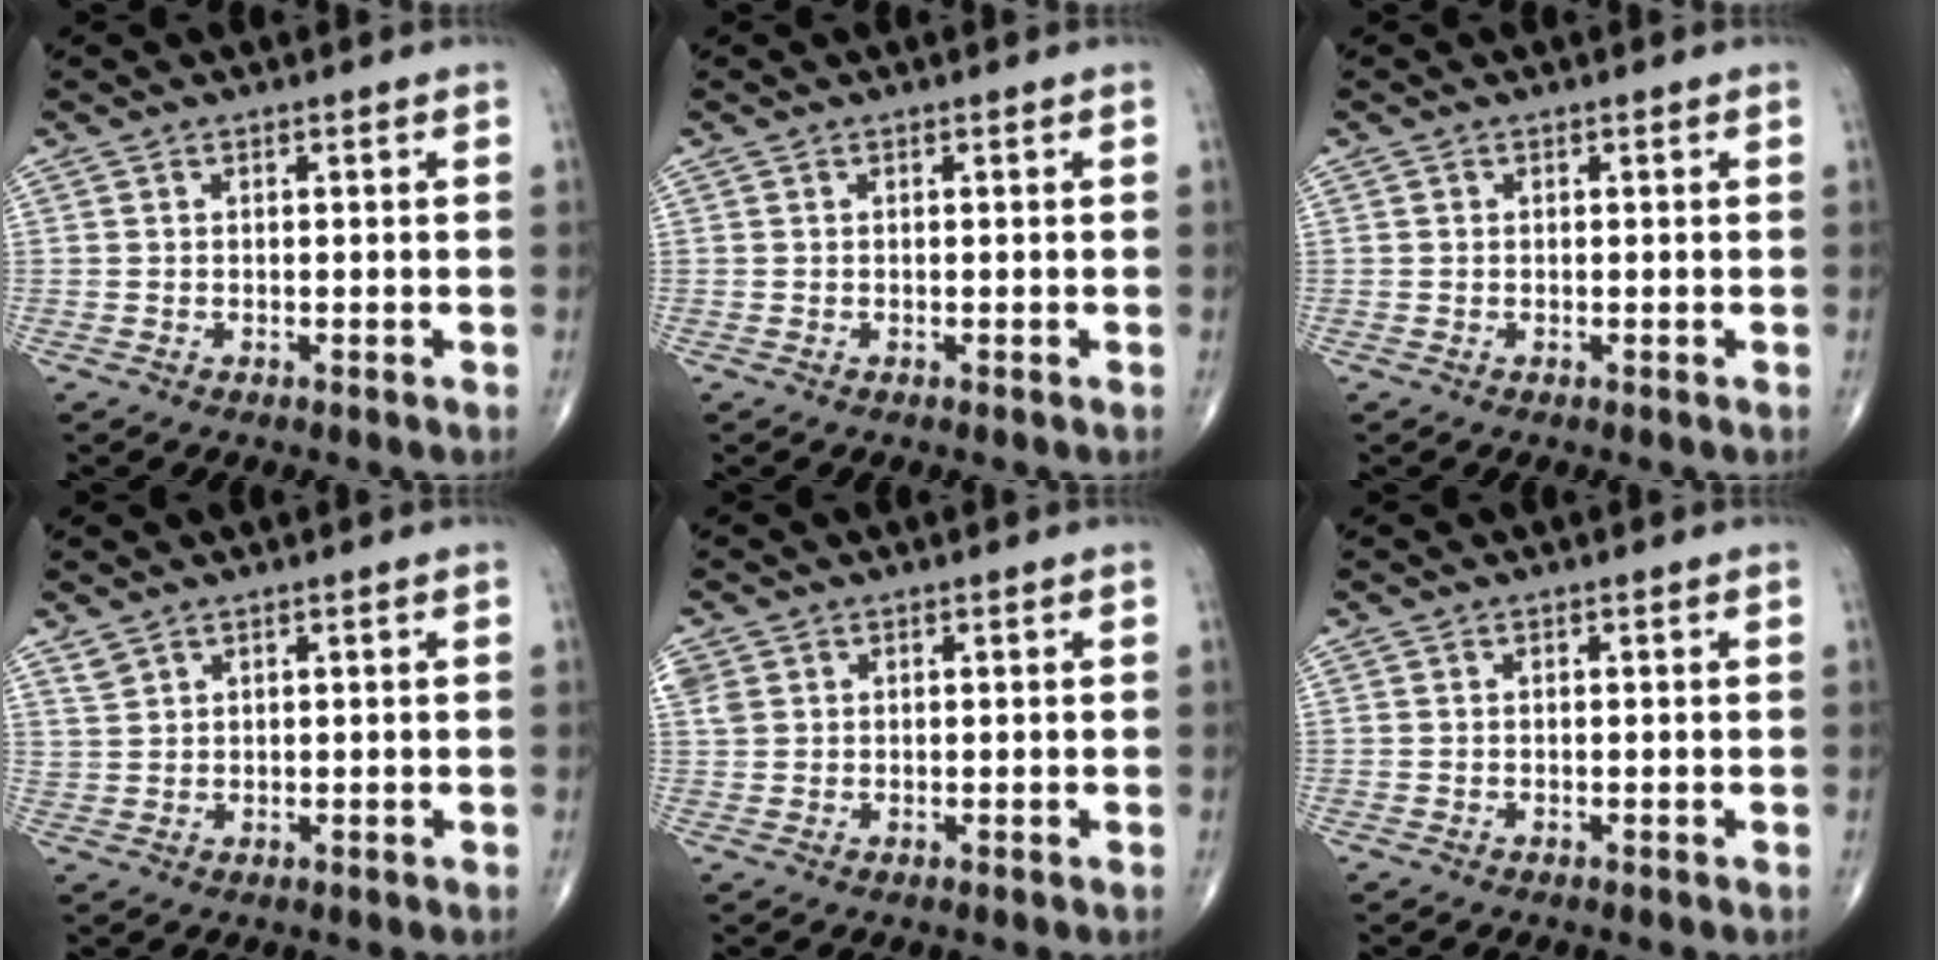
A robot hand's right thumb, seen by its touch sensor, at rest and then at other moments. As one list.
[{"total": 0.0}, {"total": 0.0}, {"total": 2.0, "force": [1.7, 0.8, 0.6], "torque": [-0.006, -0.005, 0.038]}, {"total": 2.6, "force": [1.0, 2.1, 1.2], "torque": [-0.025, 0.007, 0.025]}, {"total": 0.0}]